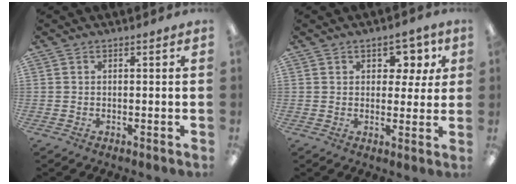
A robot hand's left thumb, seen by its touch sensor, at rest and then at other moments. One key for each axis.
{"total": 6.5, "fx": 3.0, "fy": 4.5, "fz": 3.6, "tx": -0.037, "ty": -0.004, "tz": 0.045}